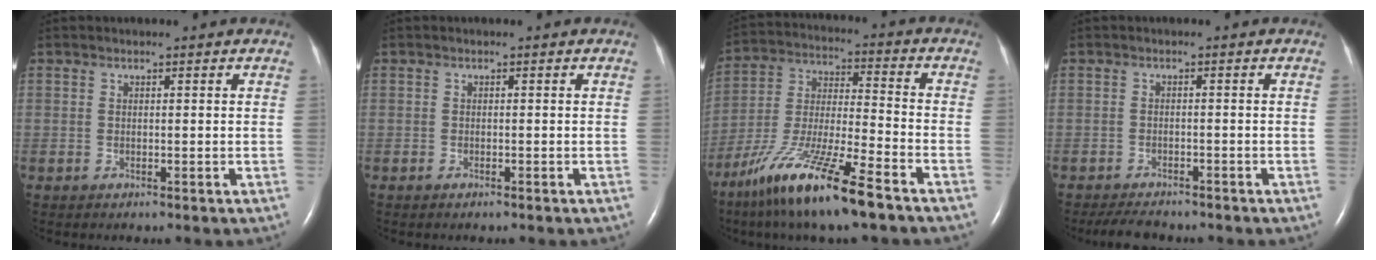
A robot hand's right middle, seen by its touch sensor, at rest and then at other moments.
{"total": 0.5, "force": [-0.4, 0.1, 0.4], "torque": [-0.010, -0.001, -0.005]}
{"total": 17.1, "force": [-11.3, 1.4, 12.8], "torque": [-0.276, -0.040, -0.213]}
{"total": 4.3, "force": [-3.8, 1.2, 1.5], "torque": [-0.027, -0.010, -0.059]}